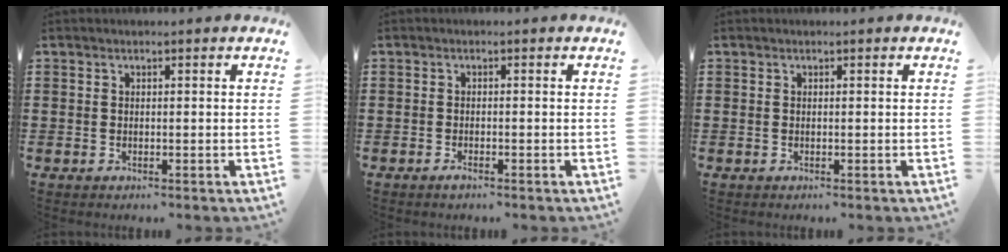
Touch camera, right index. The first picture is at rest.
{"total": 0.9, "force": [-0.7, 0.1, 0.5], "torque": [-0.011, -0.004, -0.012]}
{"total": 0.0}